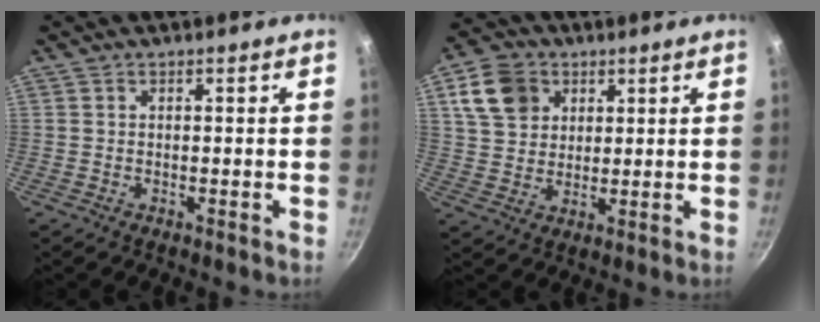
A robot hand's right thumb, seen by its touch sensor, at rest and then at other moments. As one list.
[{"total": 10.0, "force": [4.0, 7.9, 4.7], "torque": [-0.064, 0.003, 0.072]}]